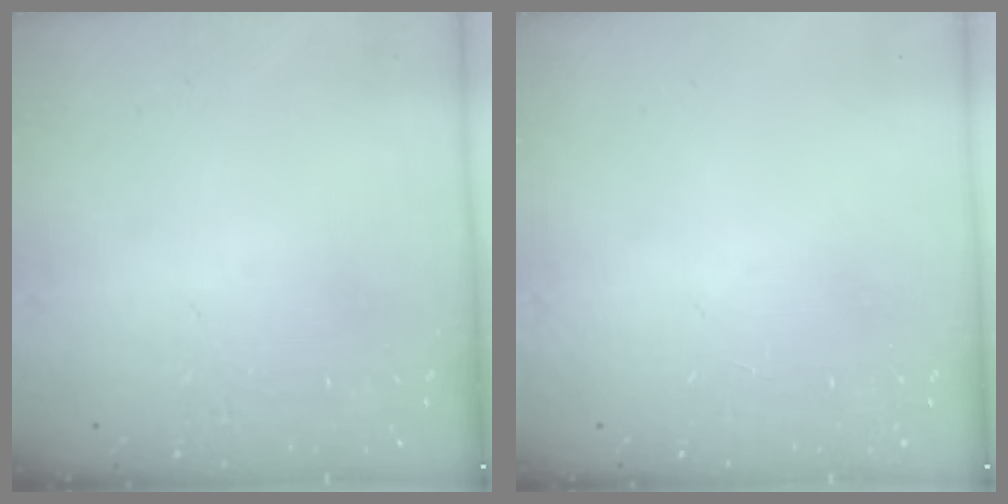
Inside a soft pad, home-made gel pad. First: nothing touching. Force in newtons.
{"total": 0.0}